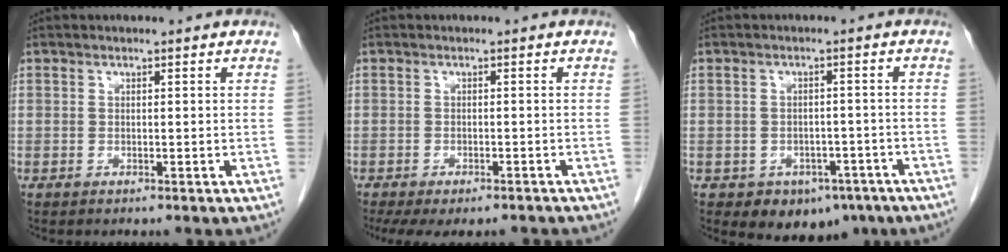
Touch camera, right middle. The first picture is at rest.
{"total": 9.9, "force": [-8.2, 3.3, 4.6], "torque": [-0.080, -0.005, -0.106]}
{"total": 7.2, "force": [-4.5, 5.1, 2.4], "torque": [-0.018, 0.012, -0.050]}